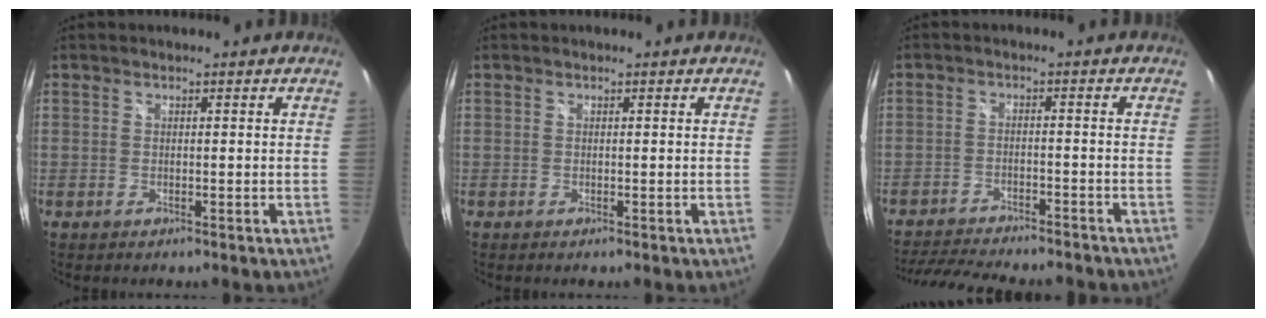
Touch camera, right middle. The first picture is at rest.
{"total": 0.0}
{"total": 15.0, "force": [-13.2, 3.0, 6.3], "torque": [-0.131, -0.026, -0.193]}